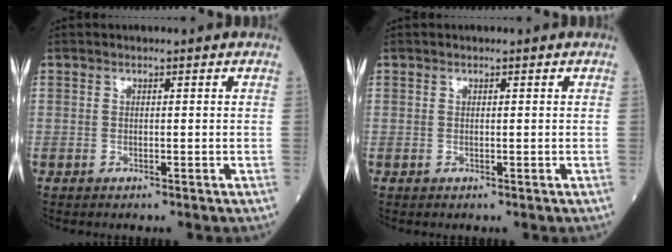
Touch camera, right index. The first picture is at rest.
{"total": 0.0}